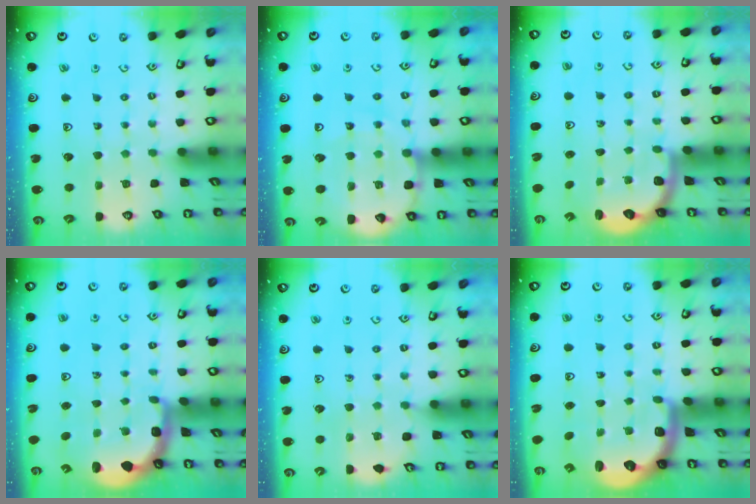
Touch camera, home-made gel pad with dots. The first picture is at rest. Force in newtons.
{"total": 10.8, "press": 10.7, "slide": 1.3}
{"total": 2.5, "press": 2.1, "slide": 1.3}
{"total": 2.2, "press": 2.0, "slide": 0.8}
{"total": 5.1, "press": 4.6, "slide": 2.2}
{"total": 2.1, "press": 1.9, "slide": 0.9}